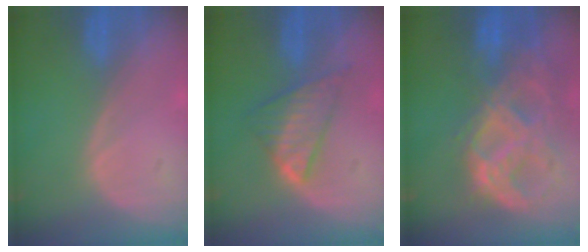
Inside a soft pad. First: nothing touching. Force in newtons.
{"total": 5.8, "press": 5.8, "slide": 0.5}
{"total": 11.3, "press": 9.6, "slide": 6.1}